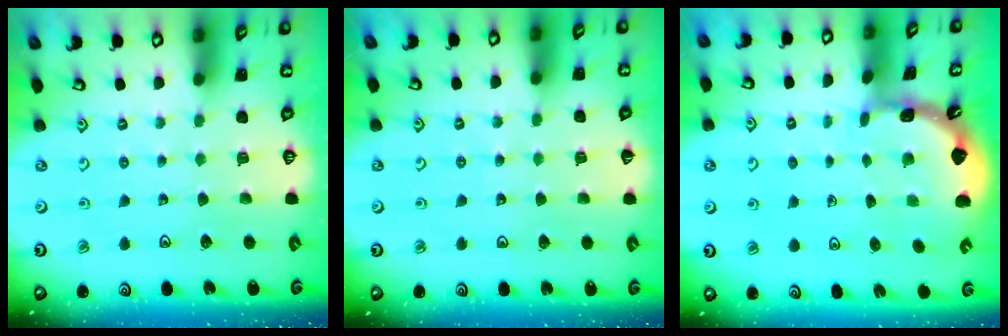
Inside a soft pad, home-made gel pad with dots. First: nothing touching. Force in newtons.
{"total": 2.9, "press": 2.9, "slide": 0.3}
{"total": 1.6, "press": 1.6, "slide": 0.1}